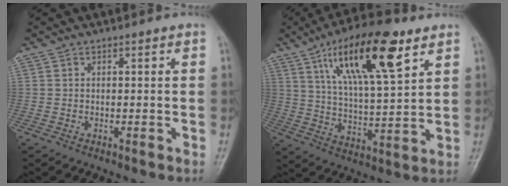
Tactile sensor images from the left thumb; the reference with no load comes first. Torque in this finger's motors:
{"motor_torque": [0.94, 0.40, 1.98, -0.79, 0.45]}